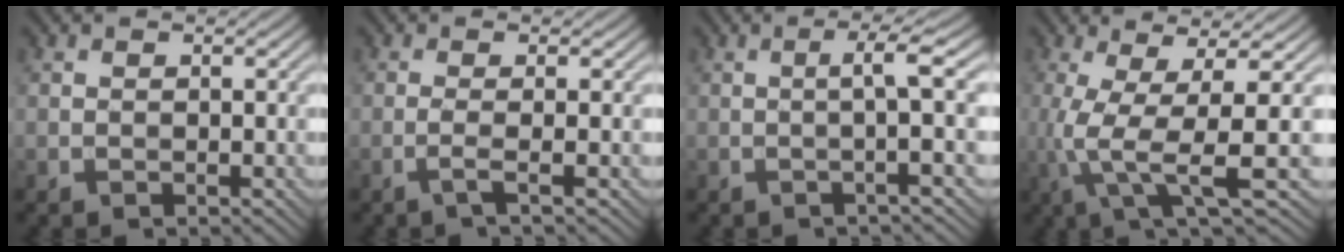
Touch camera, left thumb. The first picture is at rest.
{"total": 2.0, "force": [-0.5, 0.3, 1.9], "torque": [-0.033, 0.004, -0.024]}
{"total": 3.9, "force": [-0.1, -0.1, 3.9], "torque": [-0.067, 0.011, -0.012]}
{"total": 8.4, "force": [-0.7, 1.7, 8.2], "torque": [-0.157, 0.004, -0.015]}